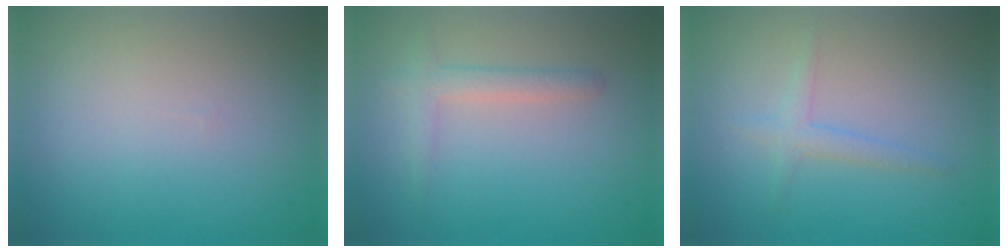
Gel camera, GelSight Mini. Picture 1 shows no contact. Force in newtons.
{"total": 1.8, "press": 1.8, "slide": 0.2}
{"total": 1.4, "press": 1.4, "slide": 0.1}